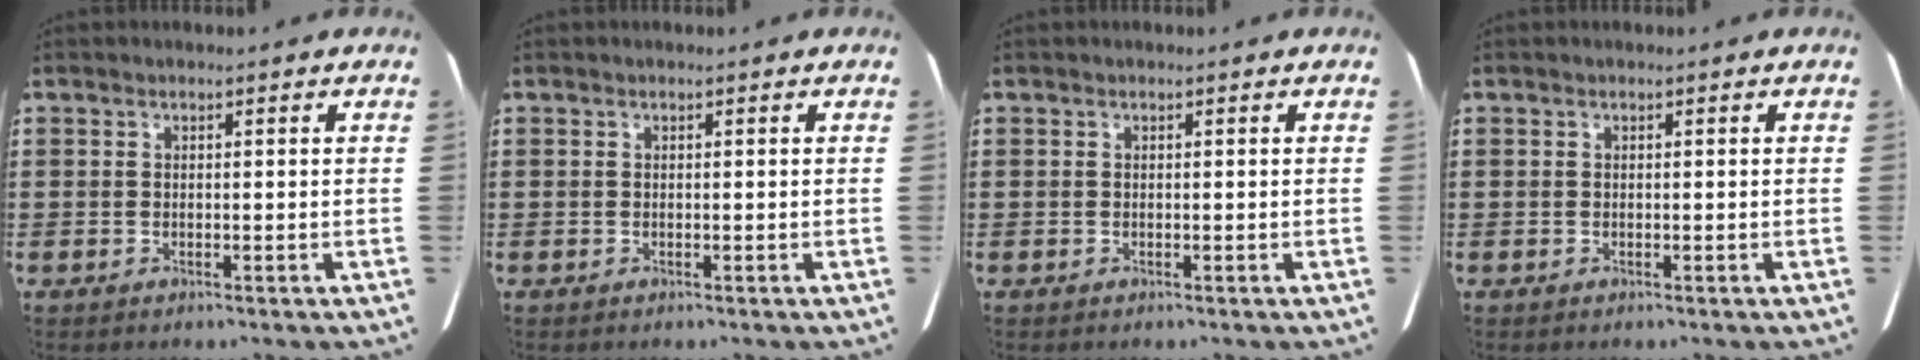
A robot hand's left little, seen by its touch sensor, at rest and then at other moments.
{"total": 0.0}
{"total": 0.0}
{"total": 0.0}